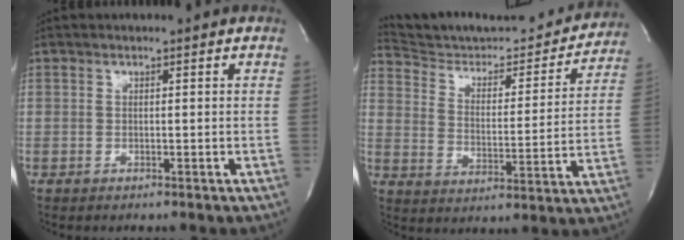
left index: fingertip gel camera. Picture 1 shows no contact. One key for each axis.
{"total": 21.6, "fx": 20.7, "fy": 3.9, "fz": 5.0, "tx": -0.069, "ty": -0.040, "tz": 0.288}